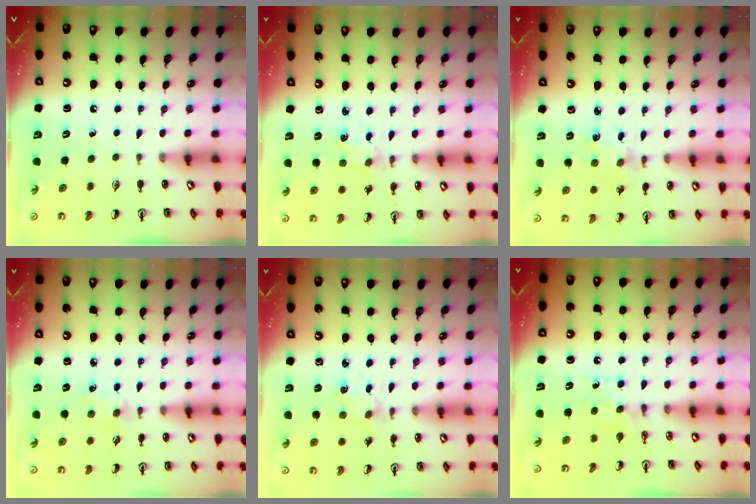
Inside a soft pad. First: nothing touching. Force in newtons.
{"total": 1.8, "press": 1.7, "slide": 0.5}
{"total": 2.5, "press": 2.5, "slide": 0.4}
{"total": 2.5, "press": 2.4, "slide": 0.4}
{"total": 1.8, "press": 1.7, "slide": 0.5}
{"total": 5.1, "press": 5.0, "slide": 0.6}